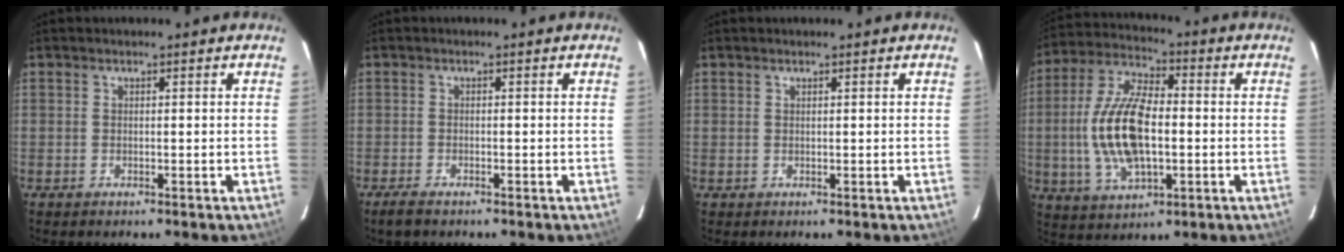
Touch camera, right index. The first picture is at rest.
{"total": 2.7, "force": [-2.1, 0.8, 1.5], "torque": [-0.038, -0.008, -0.041]}
{"total": 0.5, "force": [0.3, 0.4, -0.1], "torque": [0.002, 0.002, 0.005]}
{"total": 16.1, "force": [-1.4, 7.6, 14.1], "torque": [-0.292, 0.005, -0.023]}